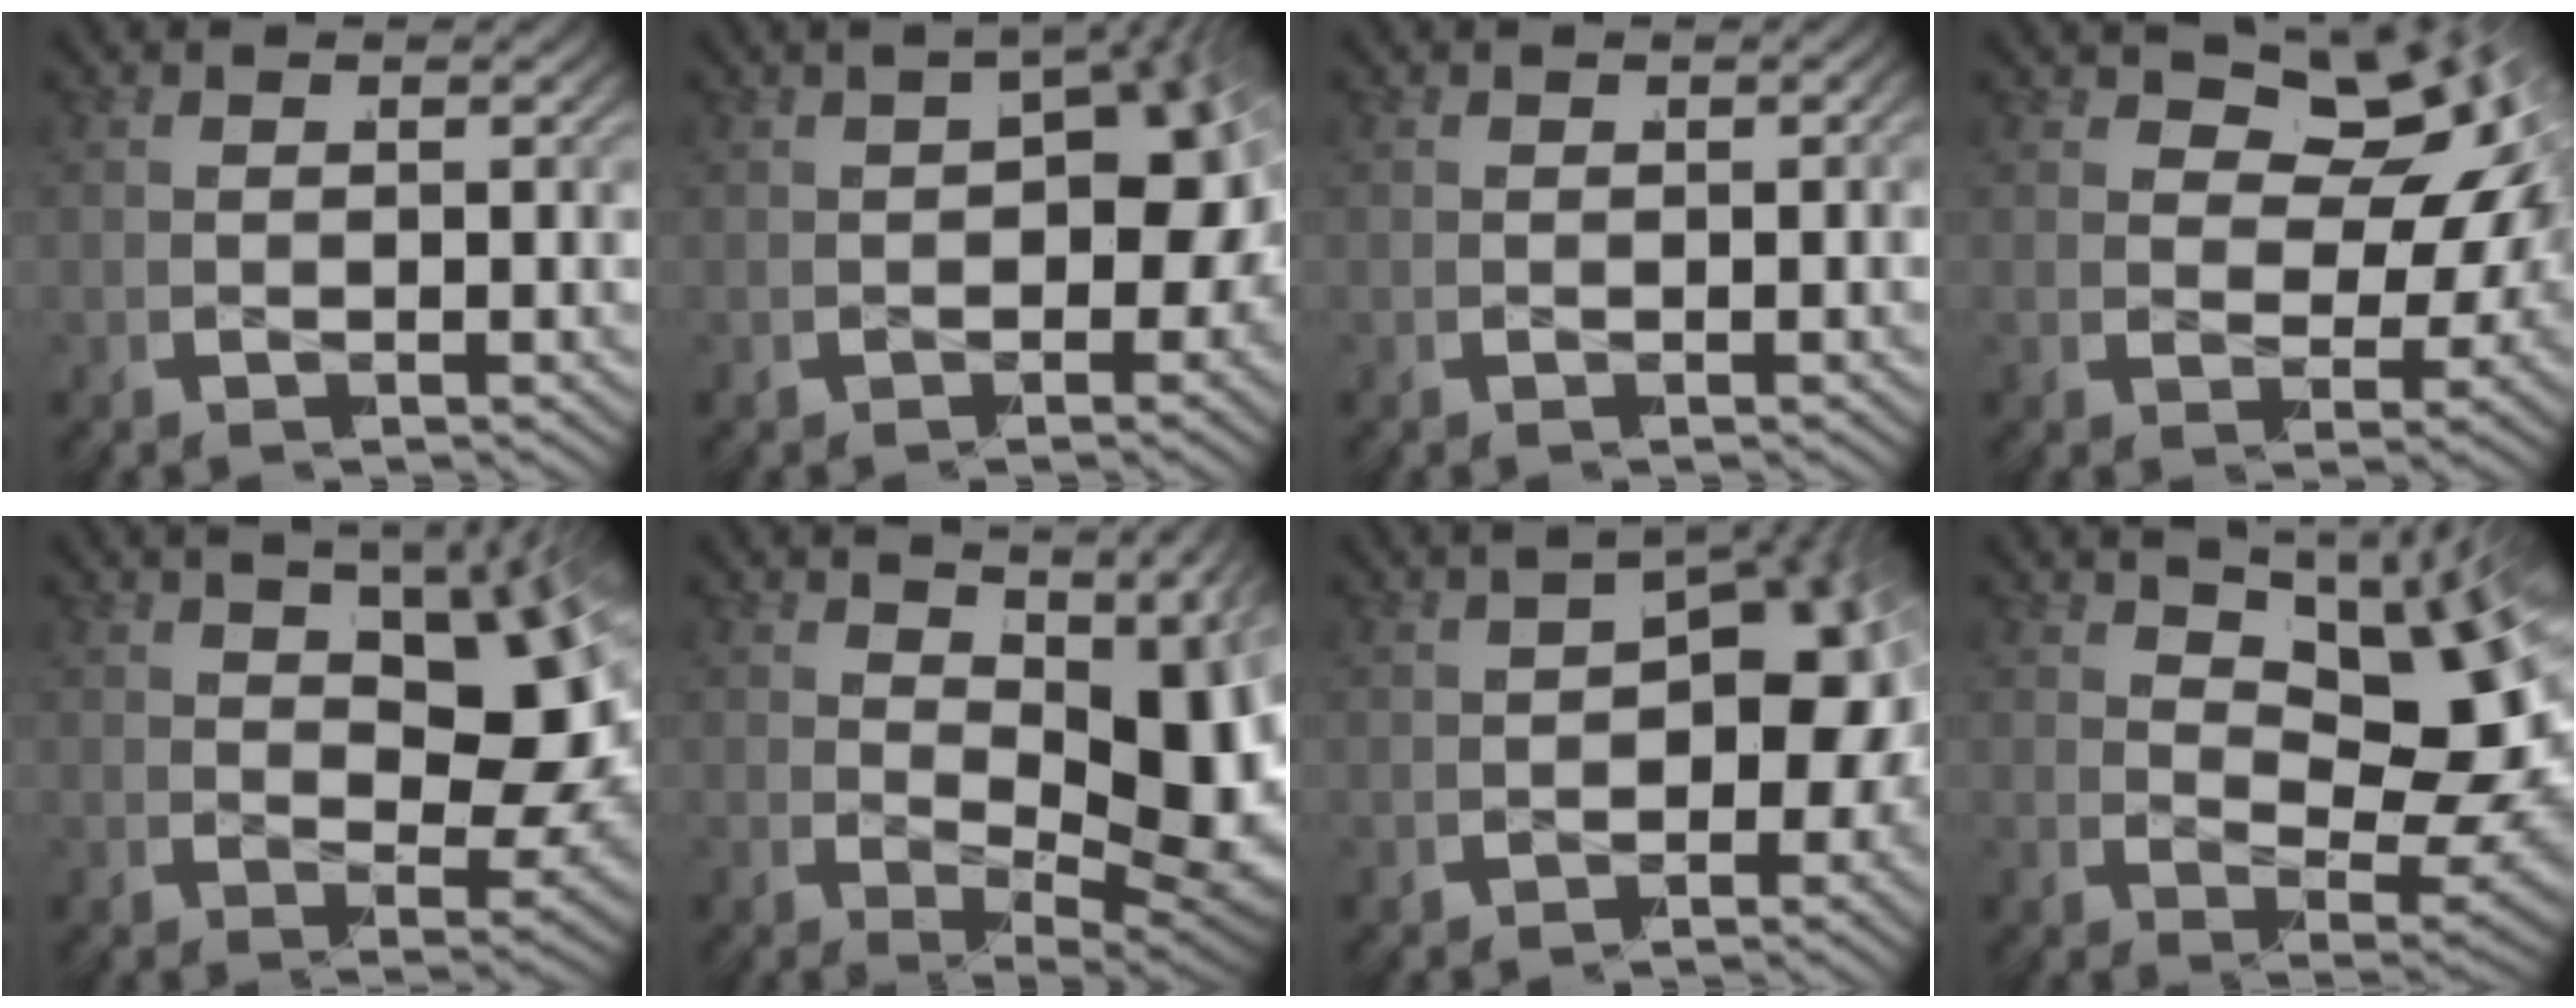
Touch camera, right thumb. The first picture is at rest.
{"total": 9.3, "force": [-0.8, 5.1, 7.8], "torque": [-0.101, -0.011, -0.002]}
{"total": 0.0}
{"total": 10.3, "force": [2.2, 6.3, 7.8], "torque": [-0.096, 0.000, 0.032]}
{"total": 7.8, "force": [1.0, 3.4, 6.9], "torque": [-0.093, -0.008, 0.025]}
{"total": 10.7, "force": [-0.6, 4.9, 9.5], "torque": [-0.154, -0.026, 0.015]}
{"total": 10.7, "force": [-0.9, 6.6, 8.3], "torque": [-0.113, -0.014, -0.008]}
{"total": 11.4, "force": [0.8, 5.5, 9.9], "torque": [-0.148, -0.008, 0.029]}